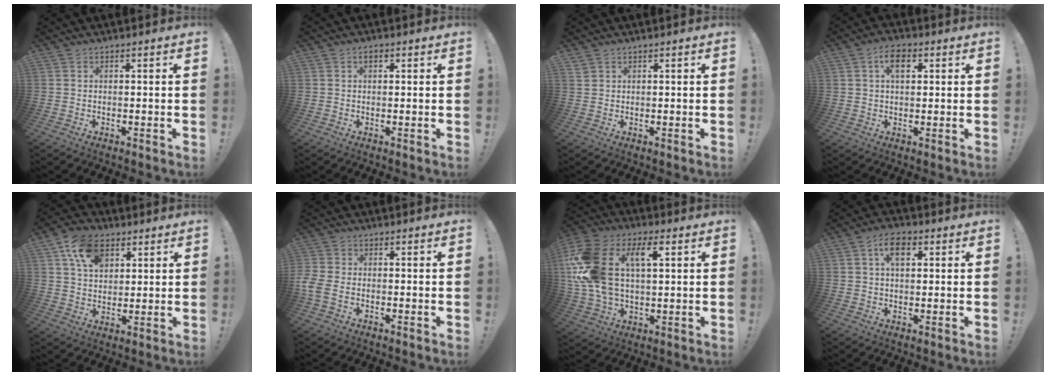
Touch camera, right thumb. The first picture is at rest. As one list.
[{"total": 1.5, "force": [0.6, 0.9, 1.0], "torque": [-0.018, 0.005, 0.009]}, {"total": 1.2, "force": [0.9, 0.8, 0.2], "torque": [-0.010, 0.002, 0.019]}, {"total": 6.3, "force": [2.4, 3.7, 4.5], "torque": [-0.070, 0.005, 0.041]}, {"total": 12.1, "force": [5.7, 8.7, 6.0], "torque": [-0.089, -0.012, 0.108]}, {"total": 4.8, "force": [-1.7, 3.1, 3.2], "torque": [-0.083, 0.004, -0.029]}, {"total": 19.4, "force": [4.9, 11.9, 14.5], "torque": [-0.305, -0.006, 0.081]}, {"total": 6.7, "force": [2.4, 3.9, 4.9], "torque": [-0.077, 0.005, 0.041]}]